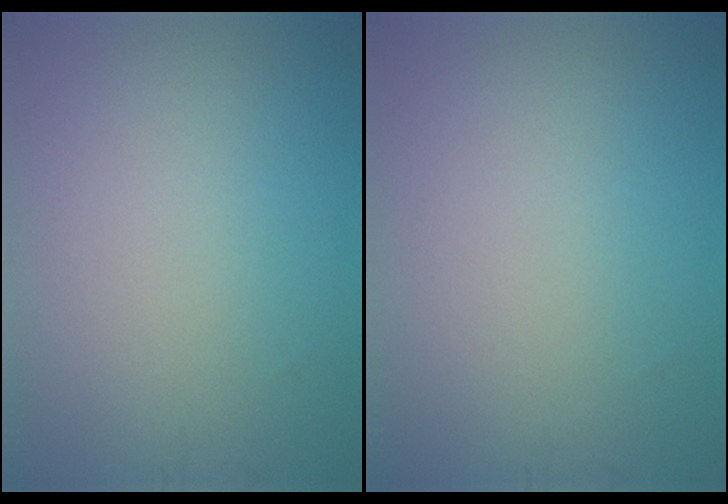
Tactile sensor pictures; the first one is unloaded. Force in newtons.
{"total": 0.0}